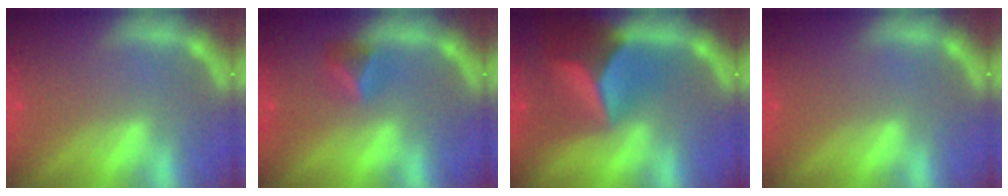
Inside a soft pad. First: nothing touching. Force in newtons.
{"total": 2.4}
{"total": 9.5}
{"total": 0.0}